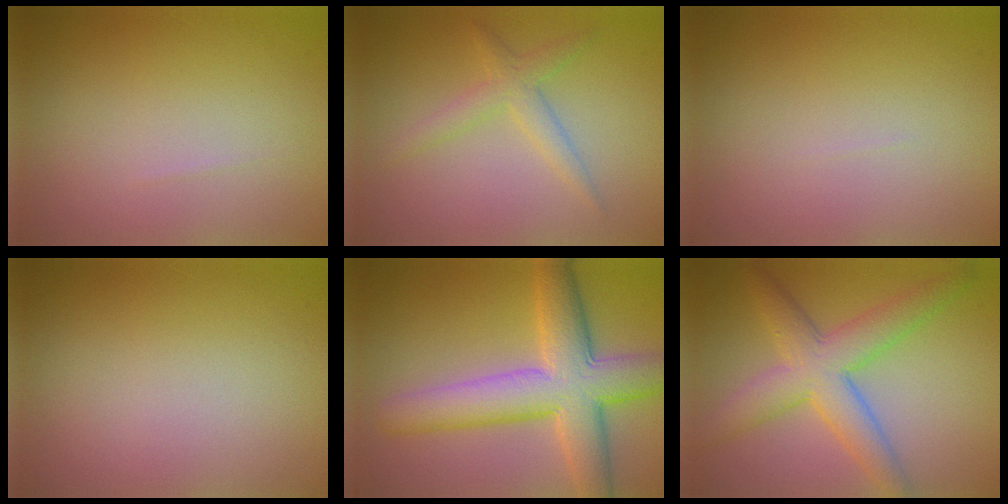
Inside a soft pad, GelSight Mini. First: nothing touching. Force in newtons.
{"total": 2.3, "press": 2.3, "slide": 0.1}
{"total": 0.0}
{"total": 0.0}
{"total": 8.5, "press": 8.5, "slide": 0.4}
{"total": 6.3, "press": 6.3, "slide": 0.1}